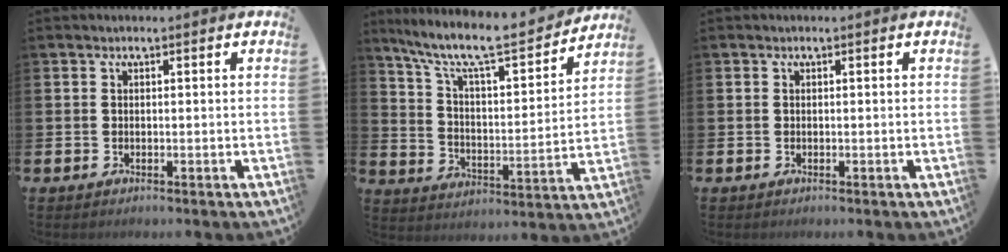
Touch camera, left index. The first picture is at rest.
{"total": 9.8, "force": [8.6, 1.7, 4.5], "torque": [-0.118, -0.059, 0.140]}
{"total": 0.0}